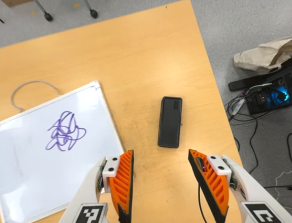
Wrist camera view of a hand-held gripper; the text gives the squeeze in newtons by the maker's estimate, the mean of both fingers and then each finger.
{"total": 0.0}